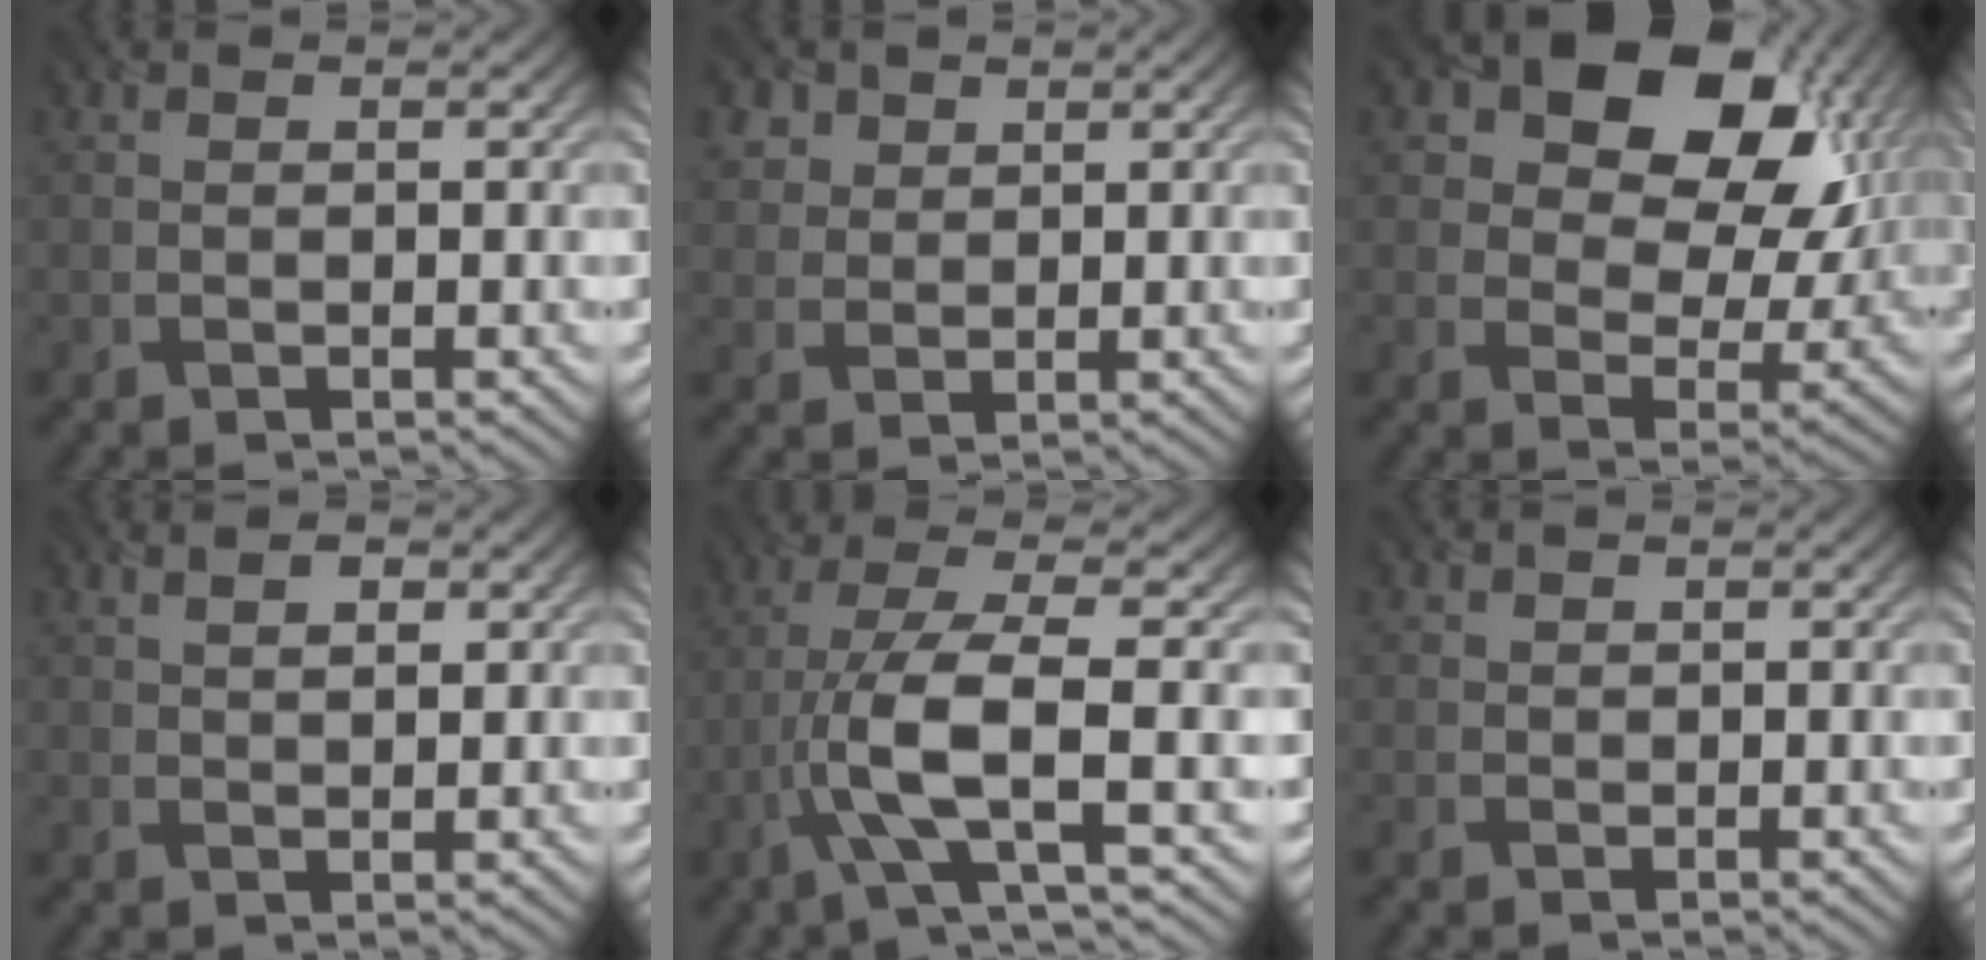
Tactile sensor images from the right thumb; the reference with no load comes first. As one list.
[{"total": 3.4, "force": [2.1, 2.5, 0.9], "torque": [-0.030, -0.006, 0.055]}, {"total": 17.0, "force": [7.2, 10.9, 10.9], "torque": [-0.164, 0.009, 0.115]}, {"total": 2.6, "force": [1.4, 1.0, 2.0], "torque": [-0.028, -0.006, 0.030]}, {"total": 7.9, "force": [-2.4, 1.6, 7.4], "torque": [-0.147, 0.011, -0.060]}, {"total": 0.5, "force": [0.2, 0.5, -0.1], "torque": [0.001, -0.001, 0.004]}]